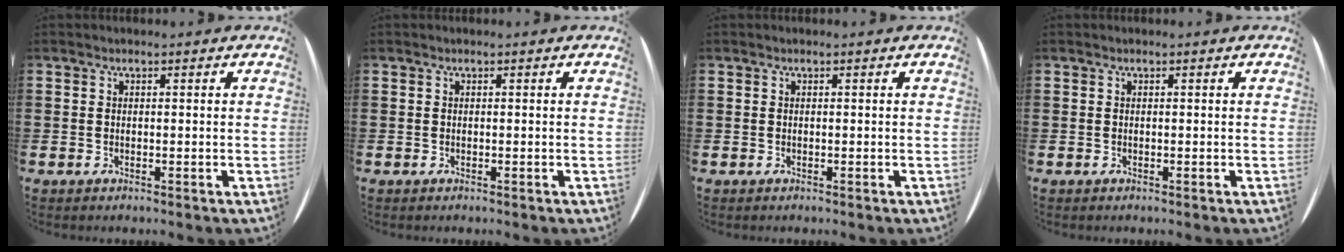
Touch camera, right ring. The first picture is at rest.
{"total": 0.0}
{"total": 0.0}
{"total": 0.0}